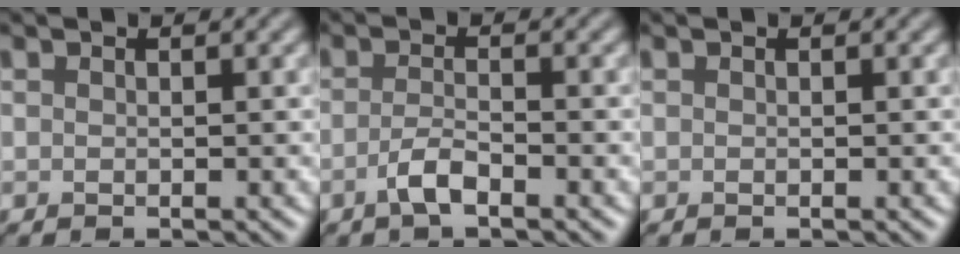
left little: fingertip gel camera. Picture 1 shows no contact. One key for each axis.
{"total": 2.3, "fx": -1.2, "fy": 0.6, "fz": 1.8, "tx": -0.038, "ty": 0.004, "tz": -0.030}
{"total": 0.0}